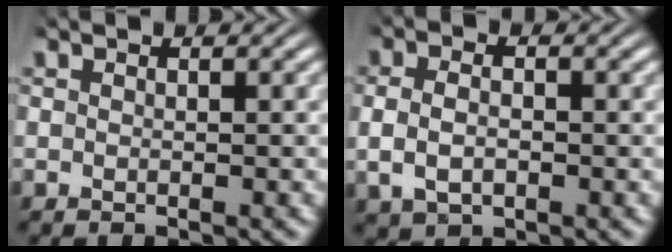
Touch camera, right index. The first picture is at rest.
{"total": 3.1, "force": [-0.2, 2.2, 2.2], "torque": [-0.052, -0.003, 0.004]}